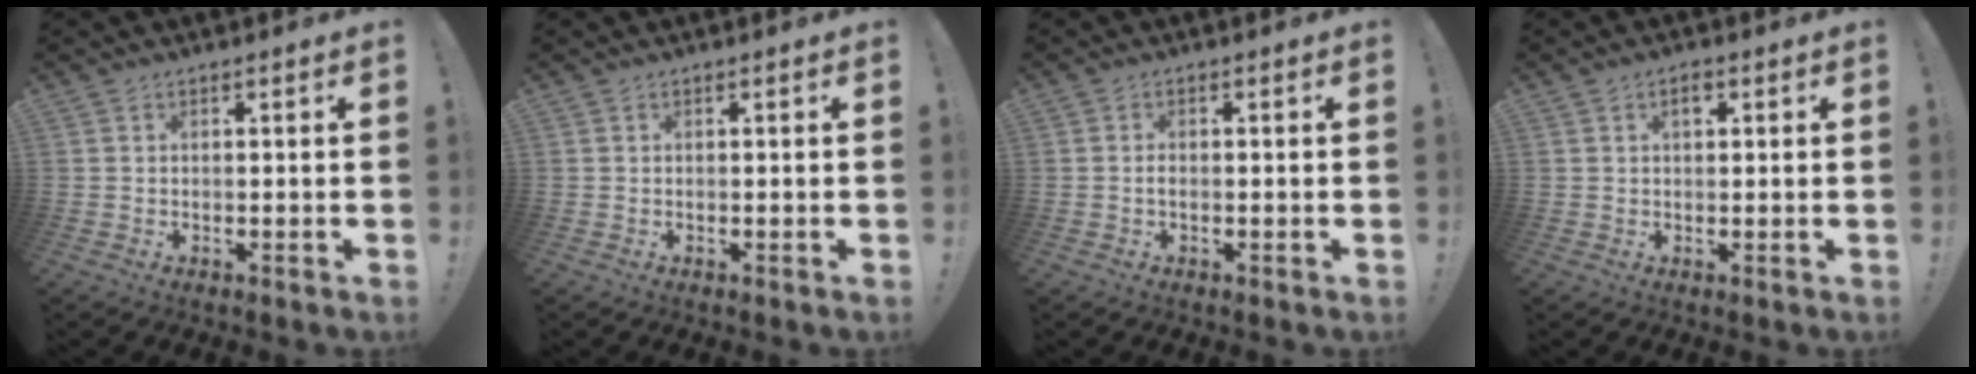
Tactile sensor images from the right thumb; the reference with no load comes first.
{"total": 0.0}
{"total": 1.0, "force": [-0.4, 0.4, 0.8], "torque": [-0.019, 0.004, -0.007]}
{"total": 2.5, "force": [1.0, 1.3, 1.9], "torque": [-0.022, 0.000, 0.012]}